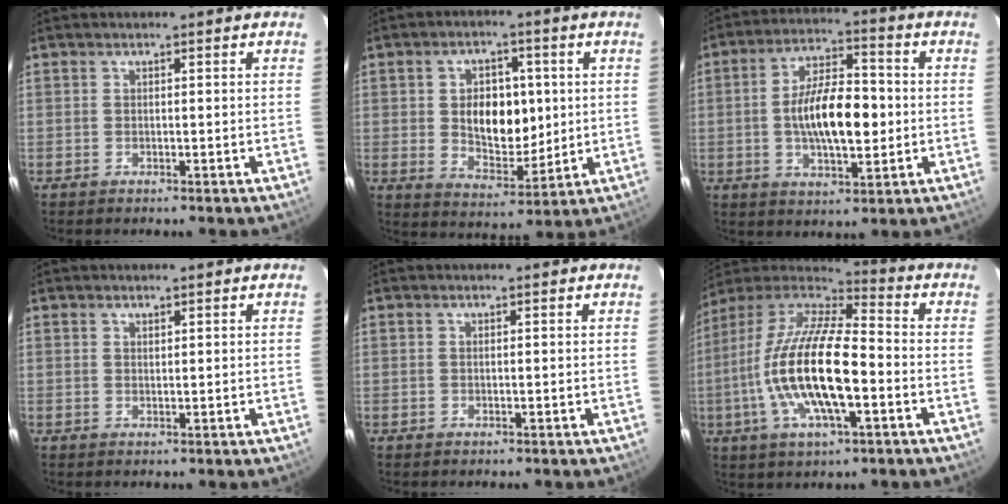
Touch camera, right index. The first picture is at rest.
{"total": 11.0, "force": [1.3, 7.1, 8.3], "torque": [-0.145, 0.004, 0.033]}
{"total": 13.3, "force": [-1.0, 5.5, 12.1], "torque": [-0.218, 0.008, -0.014]}
{"total": 0.8, "force": [0.7, 0.3, 0.3], "torque": [-0.004, 0.001, 0.013]}
{"total": 0.0}
{"total": 20.5, "force": [-4.6, 6.5, 18.9], "torque": [-0.366, -0.013, -0.091]}